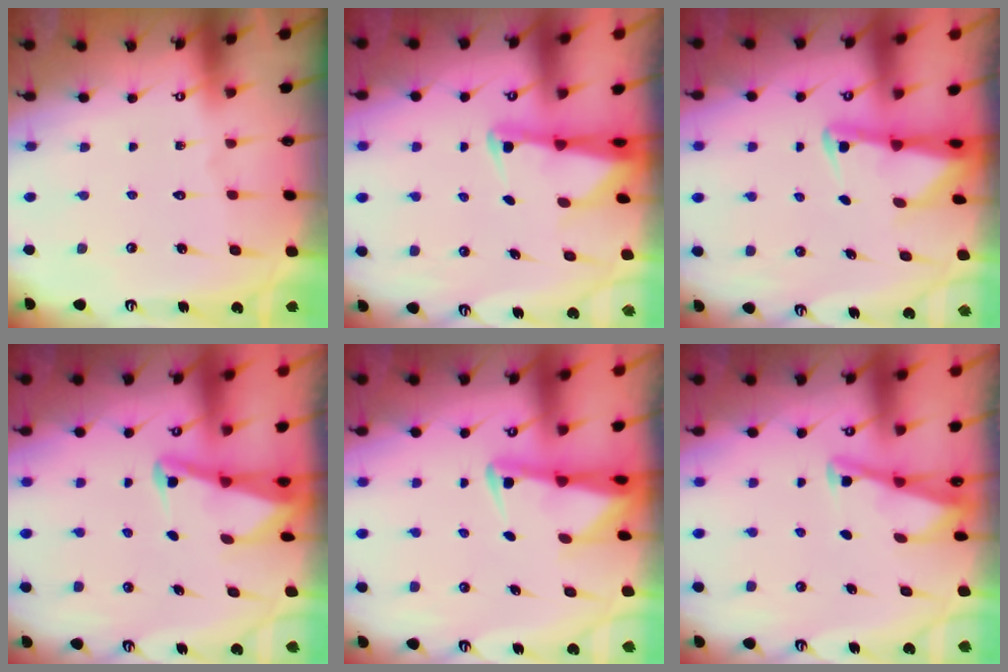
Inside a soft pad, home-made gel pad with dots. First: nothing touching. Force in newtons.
{"total": 2.5, "press": 2.4, "slide": 0.5}
{"total": 2.3, "press": 2.3, "slide": 0.5}
{"total": 2.6, "press": 2.5, "slide": 0.6}
{"total": 2.2, "press": 2.2, "slide": 0.4}
{"total": 3.0, "press": 3.0, "slide": 0.3}